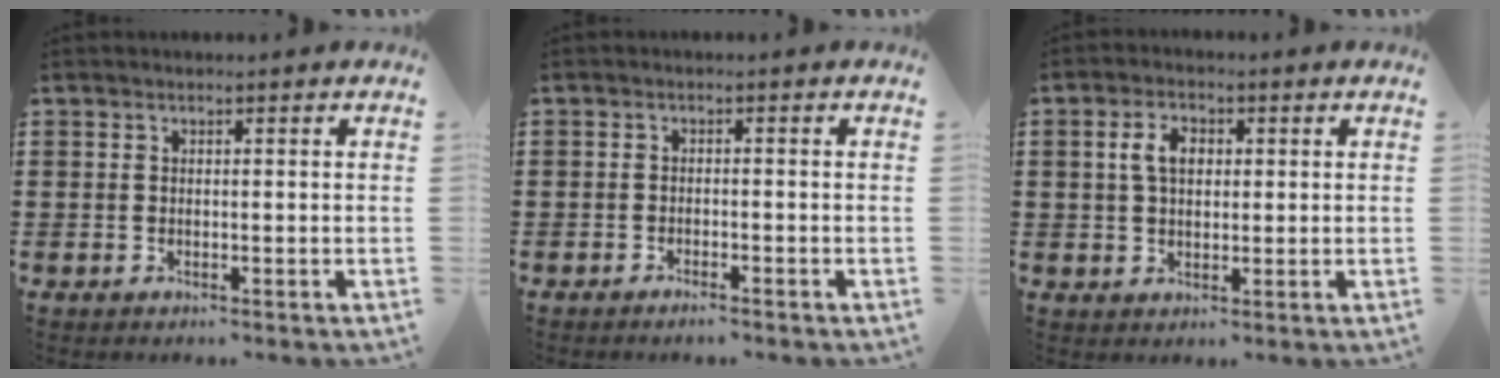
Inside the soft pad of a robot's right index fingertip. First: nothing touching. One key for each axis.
{"total": 1.1, "fx": -1.0, "fy": 0.0, "fz": 0.4, "tx": -0.010, "ty": -0.002, "tz": -0.019}
{"total": 4.5, "fx": 0.8, "fy": 2.8, "fz": 3.5, "tx": -0.077, "ty": 0.014, "tz": 0.012}